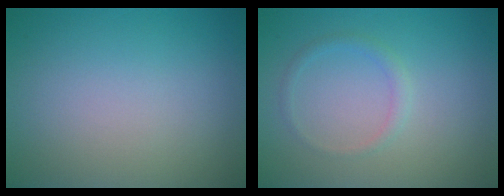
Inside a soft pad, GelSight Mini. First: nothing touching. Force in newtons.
{"total": 1.2, "press": 1.2, "slide": 0.0}